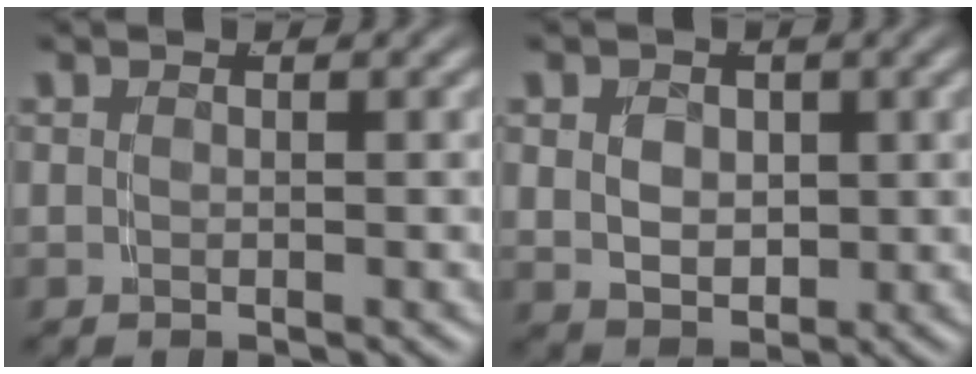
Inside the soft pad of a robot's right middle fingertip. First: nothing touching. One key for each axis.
{"total": 3.9, "fx": 0.5, "fy": 2.9, "fz": 2.5, "tx": -0.049, "ty": -0.023, "tz": 0.022}